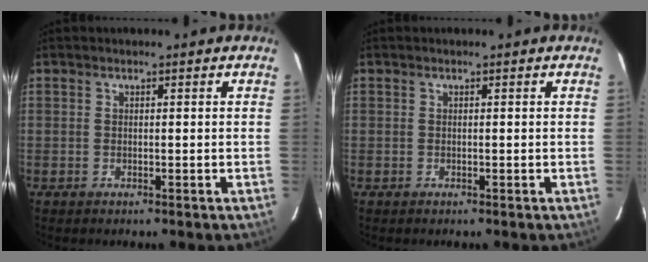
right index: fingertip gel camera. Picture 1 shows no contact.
{"total": 0.0}